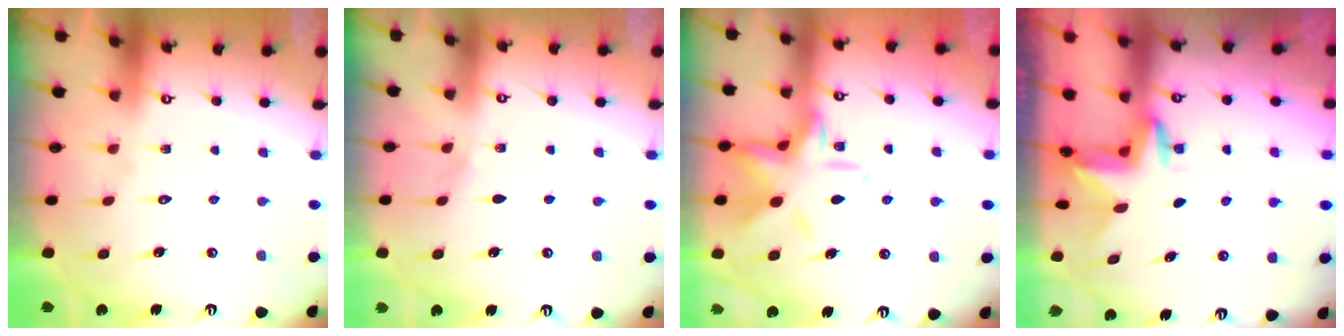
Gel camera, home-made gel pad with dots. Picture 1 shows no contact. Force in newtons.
{"total": 5.8, "press": 5.1, "slide": 2.6}
{"total": 13.4, "press": 13.3, "slide": 0.8}
{"total": 3.0, "press": 3.0, "slide": 0.3}